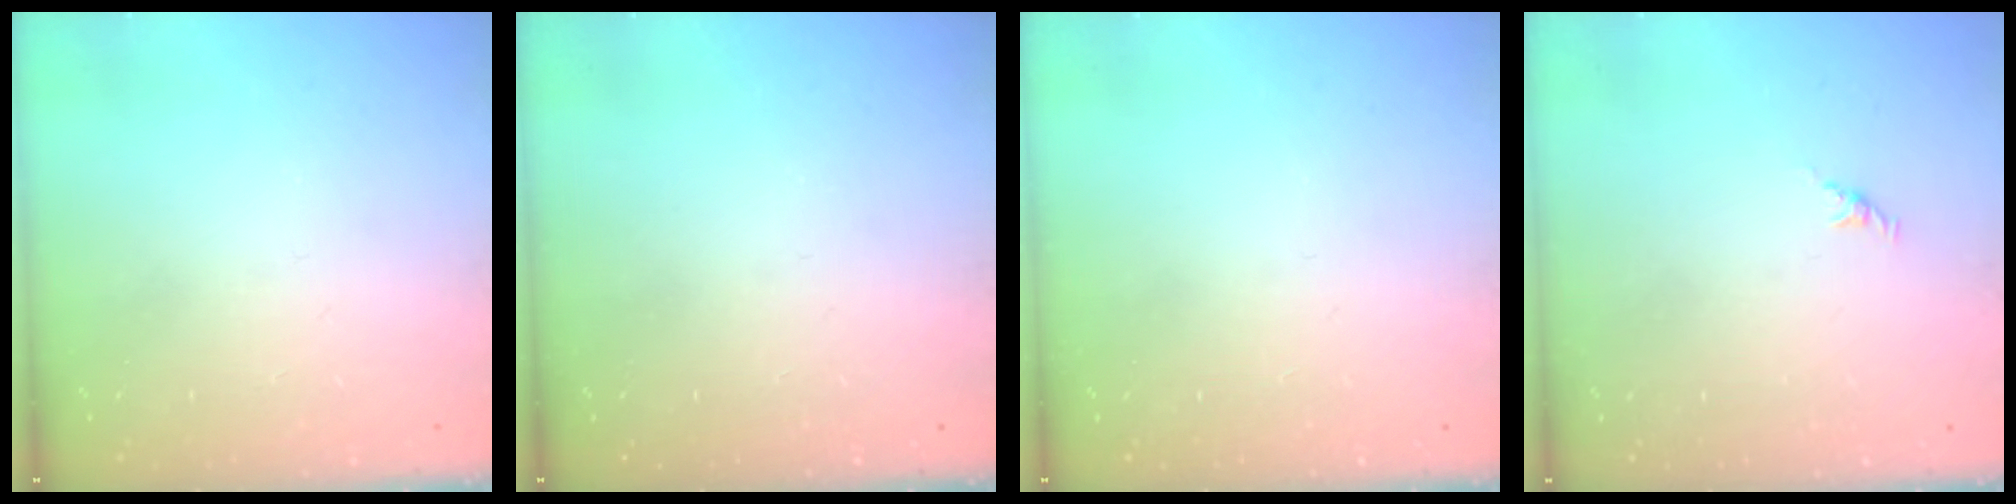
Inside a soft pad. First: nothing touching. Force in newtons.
{"total": 0.0}
{"total": 0.0}
{"total": 2.1, "press": 2.0, "slide": 0.7}